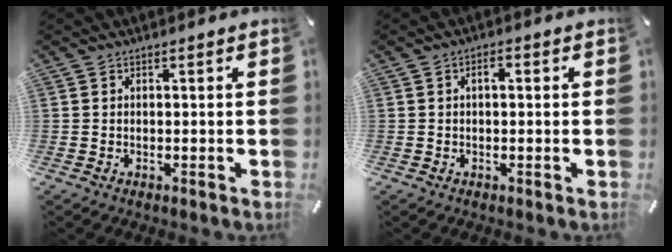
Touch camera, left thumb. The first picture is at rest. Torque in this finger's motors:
{"motor_torque": [0.31, 1.07, 0.24, -0.32, 0.14]}